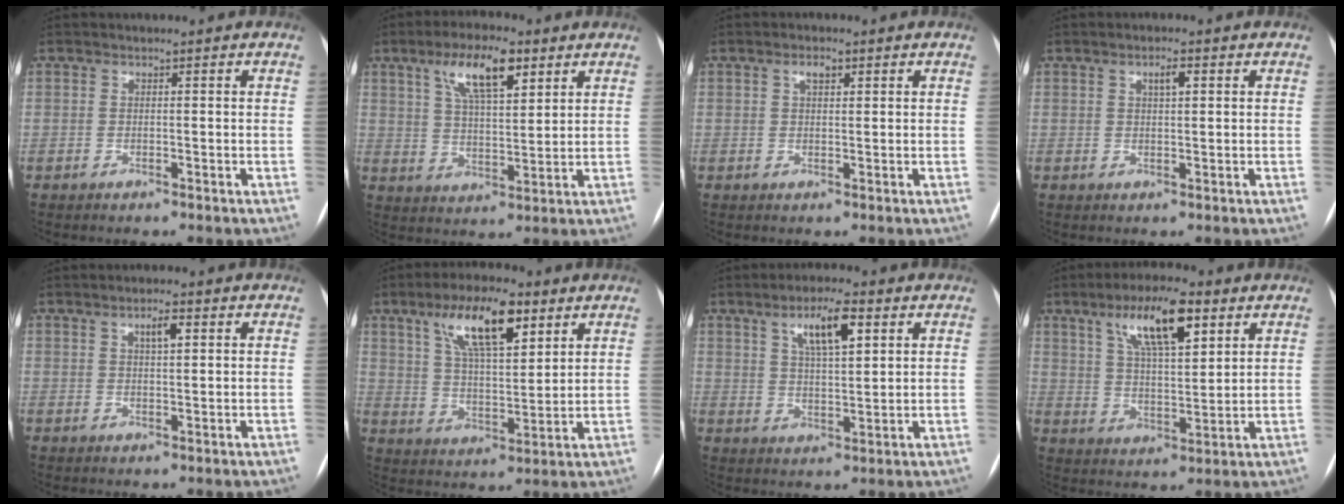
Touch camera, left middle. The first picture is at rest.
{"total": 9.9, "force": [5.4, 3.0, 7.8], "torque": [-0.143, 0.014, 0.097]}
{"total": 2.0, "force": [1.0, 0.8, 1.5], "torque": [-0.028, 0.005, 0.016]}
{"total": 2.1, "force": [0.9, 0.5, 1.8], "torque": [-0.033, 0.003, 0.015]}
{"total": 2.7, "force": [1.1, 0.7, 2.4], "torque": [-0.042, 0.003, 0.018]}
{"total": 12.6, "force": [6.9, 3.9, 9.9], "torque": [-0.176, 0.013, 0.123]}
{"total": 8.3, "force": [4.1, 2.0, 7.0], "torque": [-0.124, 0.008, 0.071]}
{"total": 11.8, "force": [6.2, 3.1, 9.5], "torque": [-0.168, 0.013, 0.109]}